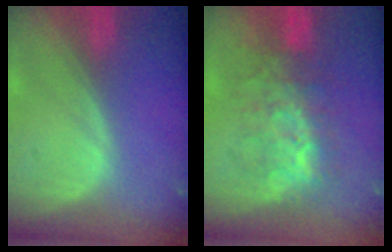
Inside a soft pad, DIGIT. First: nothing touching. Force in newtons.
{"total": 7.7, "press": 7.6, "slide": 1.4}